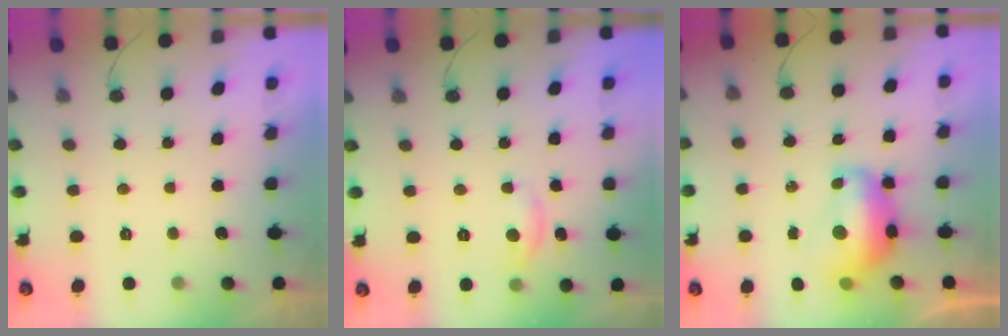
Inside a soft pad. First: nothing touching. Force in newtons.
{"total": 4.8, "press": 4.7, "slide": 0.3}
{"total": 12.4, "press": 12.4, "slide": 1.1}